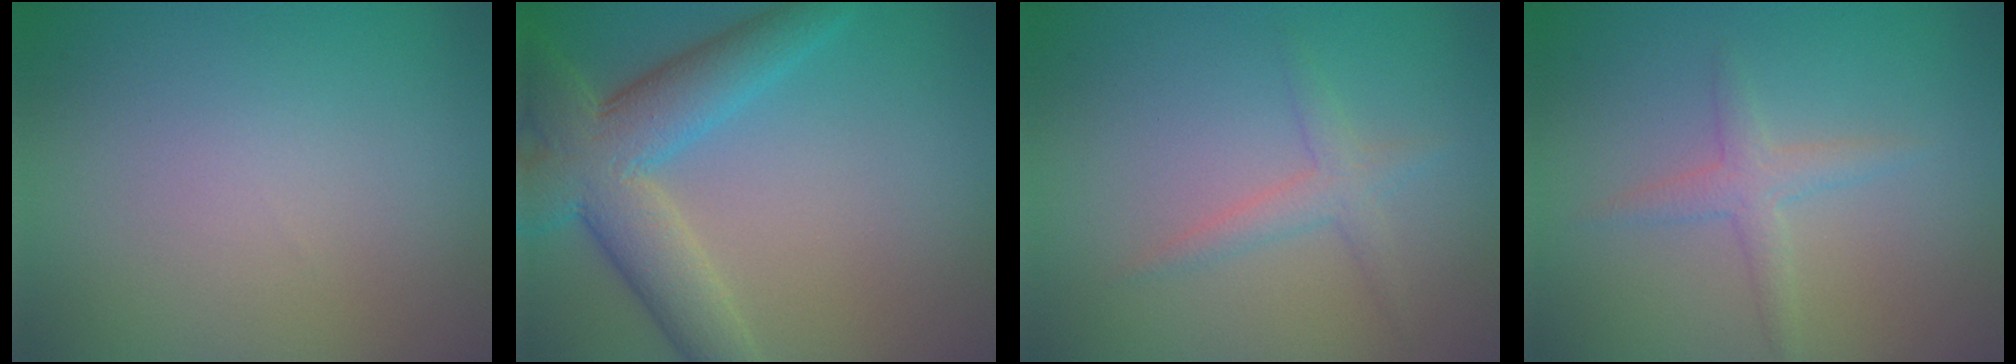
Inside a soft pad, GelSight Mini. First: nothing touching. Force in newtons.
{"total": 7.5, "press": 7.5, "slide": 0.4}
{"total": 1.9, "press": 1.9, "slide": 0.0}
{"total": 2.0, "press": 2.0, "slide": 0.1}